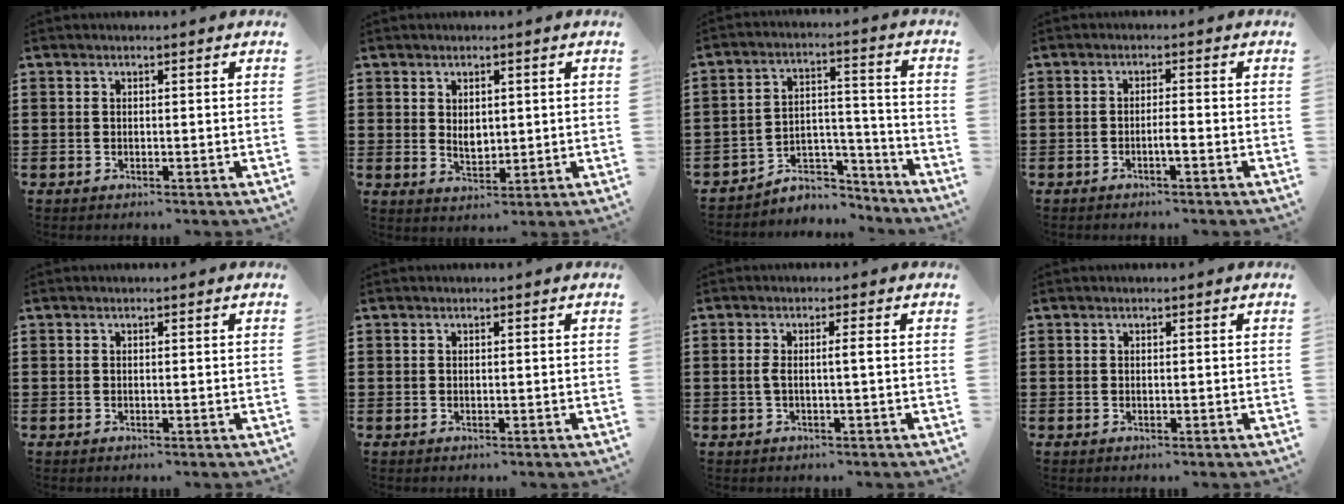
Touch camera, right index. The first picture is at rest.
{"total": 2.7, "force": [0.6, 1.7, 2.0], "torque": [-0.035, 0.003, 0.008]}
{"total": 5.3, "force": [-4.4, 2.6, 1.4], "torque": [-0.028, 0.015, -0.087]}
{"total": 1.9, "force": [-1.1, -0.1, 1.5], "torque": [-0.026, -0.004, -0.020]}
{"total": 0.0}
{"total": 0.0}
{"total": 2.2, "force": [-0.3, 0.0, 2.2], "torque": [-0.043, -0.001, -0.007]}
{"total": 0.0}